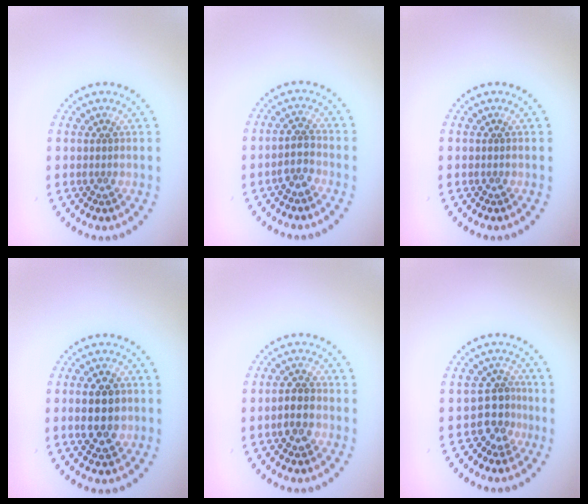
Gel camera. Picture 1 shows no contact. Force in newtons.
{"total": 1.7, "press": 1.6, "slide": 0.5}
{"total": 0.0}
{"total": 4.4, "press": 4.4, "slide": 0.2}
{"total": 2.6, "press": 2.6, "slide": 0.3}
{"total": 2.8, "press": 2.2, "slide": 1.7}